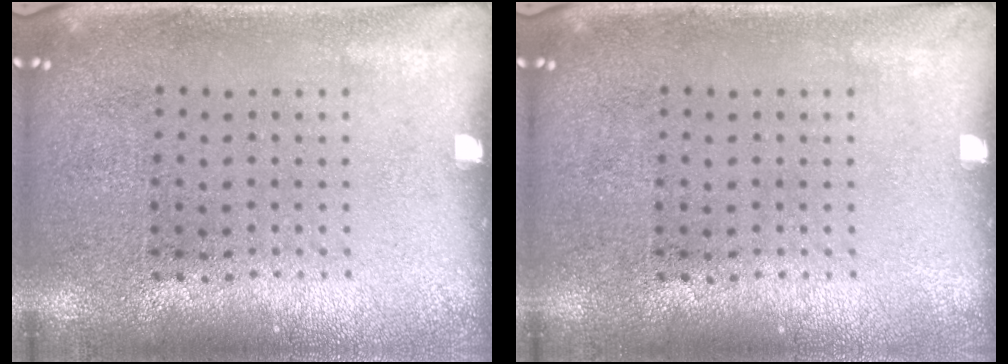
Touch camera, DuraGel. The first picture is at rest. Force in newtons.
{"total": 0.0}